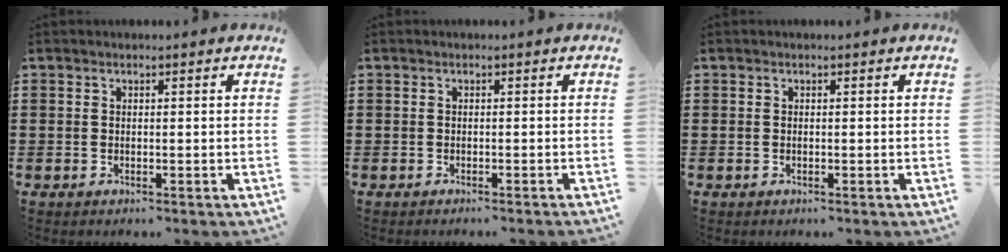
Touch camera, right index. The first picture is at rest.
{"total": 0.8, "force": [-0.8, -0.3, 0.1], "torque": [-0.002, -0.002, -0.015]}
{"total": 0.0}